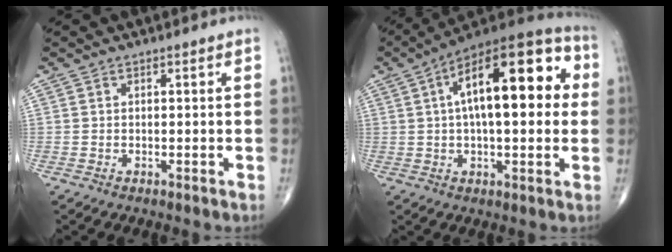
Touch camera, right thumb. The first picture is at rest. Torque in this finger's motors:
{"motor_torque": [0.74, 4.01, 1.38, 0.04, 0.59]}